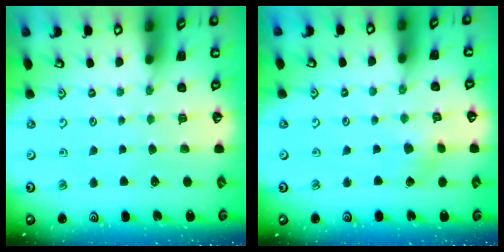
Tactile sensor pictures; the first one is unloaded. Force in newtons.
{"total": 2.8, "press": 2.8, "slide": 0.5}